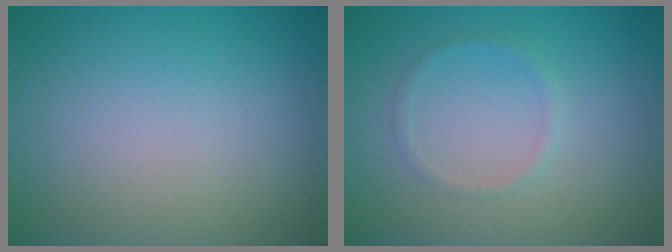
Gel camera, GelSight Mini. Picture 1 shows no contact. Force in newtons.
{"total": 1.0, "press": 0.9, "slide": 0.0}